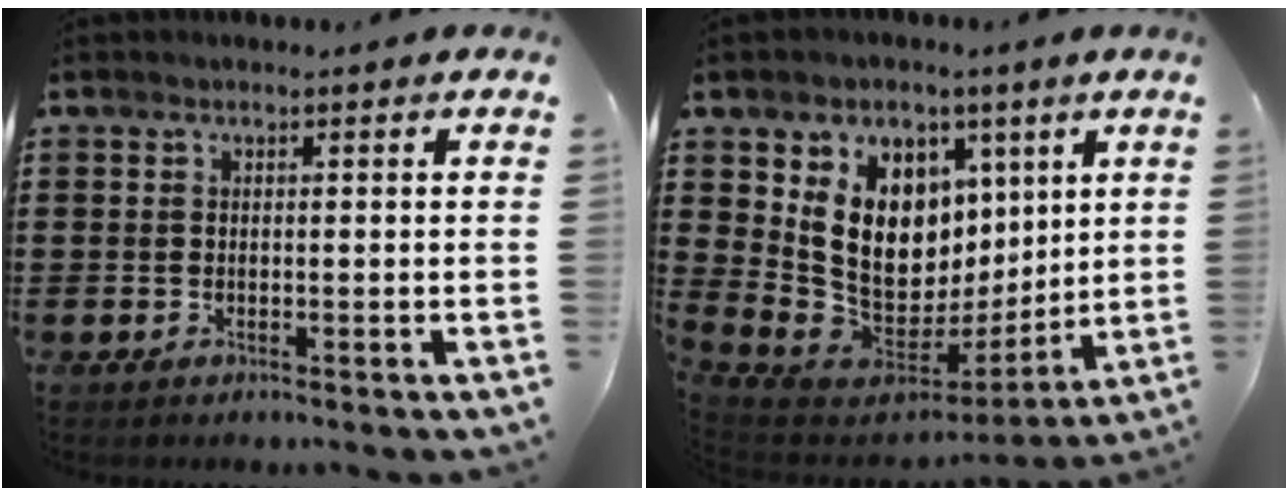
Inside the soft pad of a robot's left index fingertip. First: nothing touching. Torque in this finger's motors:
{"motor_torque": [2.14, 0.00, 1.05, 0.21]}